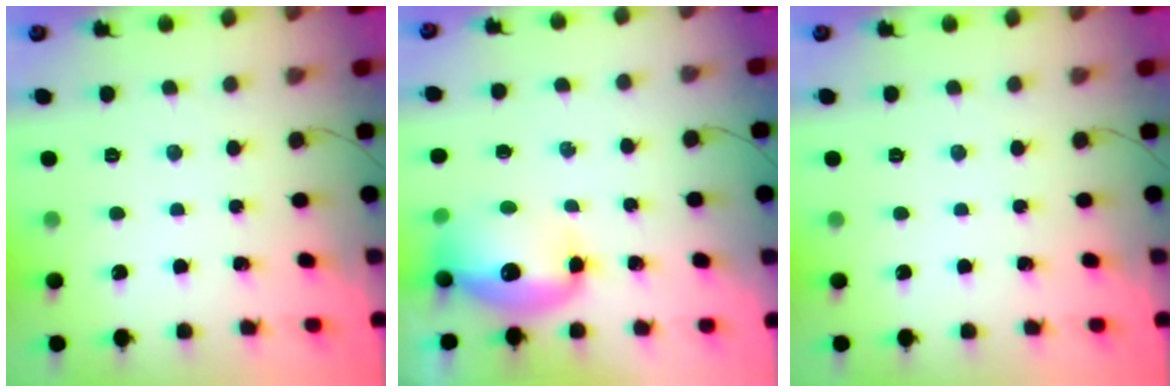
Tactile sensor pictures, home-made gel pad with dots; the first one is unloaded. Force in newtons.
{"total": 12.6, "press": 12.3, "slide": 3.0}
{"total": 0.0}